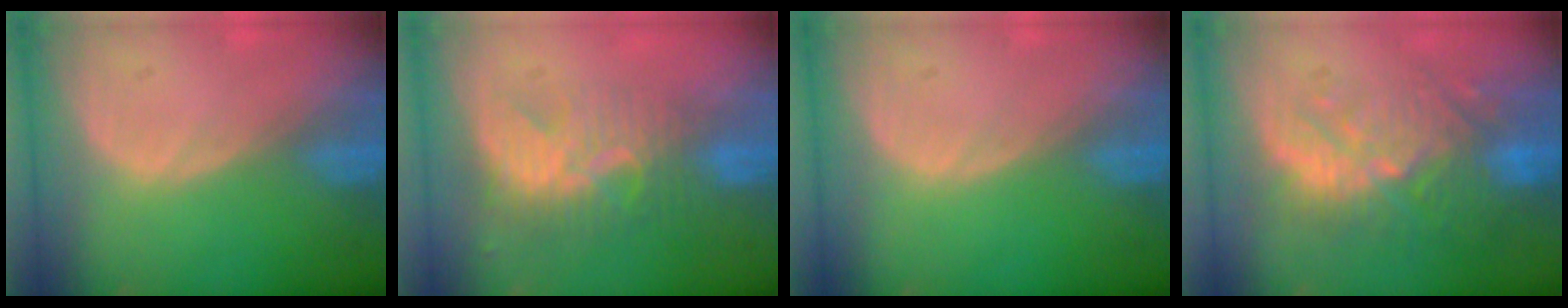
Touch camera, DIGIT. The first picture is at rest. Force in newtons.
{"total": 8.7, "press": 7.6, "slide": 4.3}
{"total": 0.0}
{"total": 11.1, "press": 9.8, "slide": 5.3}